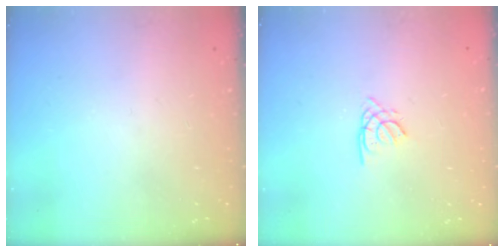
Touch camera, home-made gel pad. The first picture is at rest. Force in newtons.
{"total": 1.1, "press": 1.1, "slide": 0.3}